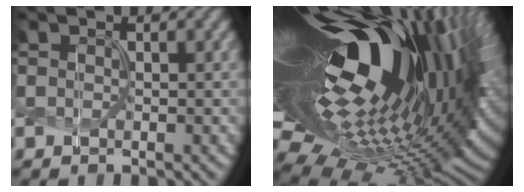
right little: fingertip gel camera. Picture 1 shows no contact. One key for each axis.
{"total": 22.6, "fx": 6.0, "fy": 9.1, "fz": 19.8, "tx": -0.338, "ty": 0.009, "tz": 0.084}